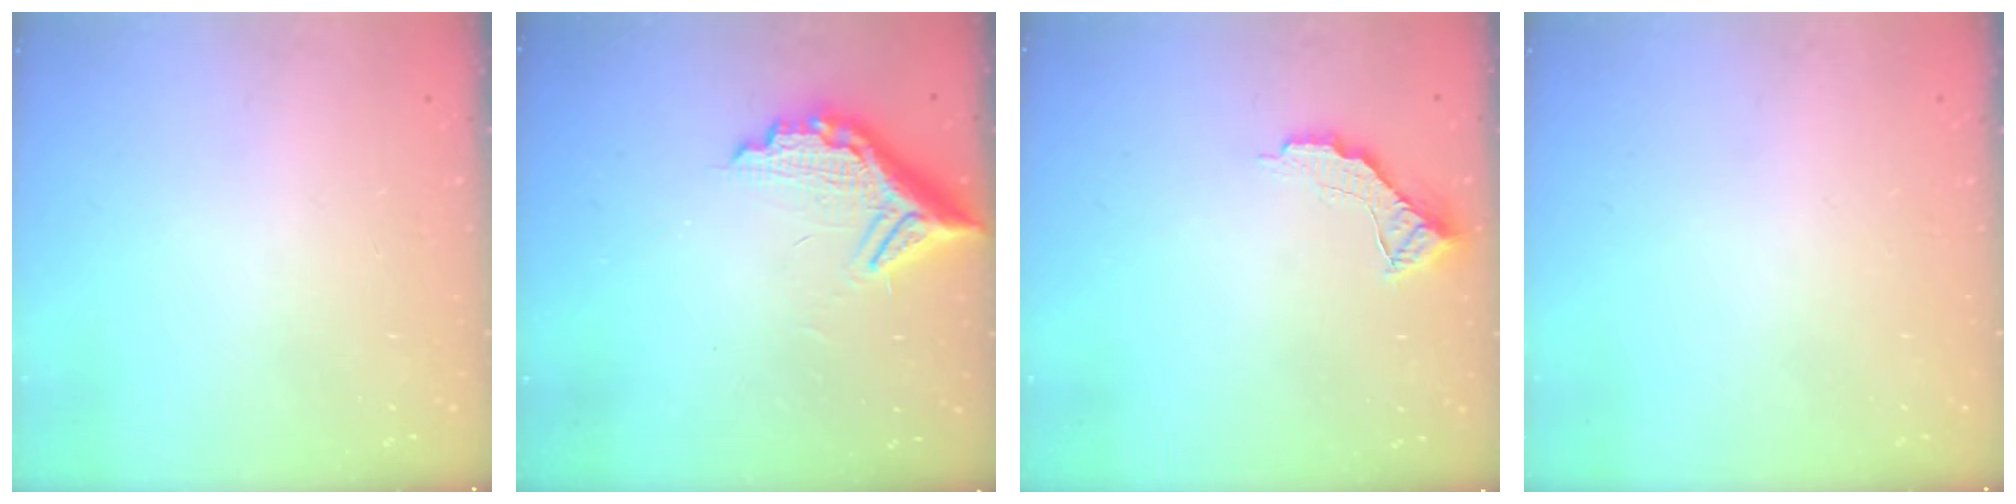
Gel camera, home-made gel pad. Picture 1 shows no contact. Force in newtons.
{"total": 11.6, "press": 11.5, "slide": 1.0}
{"total": 8.1, "press": 8.1, "slide": 0.7}
{"total": 0.0}